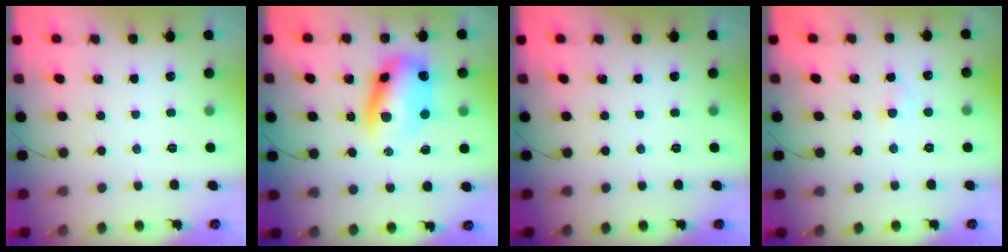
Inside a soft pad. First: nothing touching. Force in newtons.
{"total": 11.2, "press": 10.9, "slide": 2.7}
{"total": 0.0}
{"total": 1.8, "press": 1.5, "slide": 0.9}